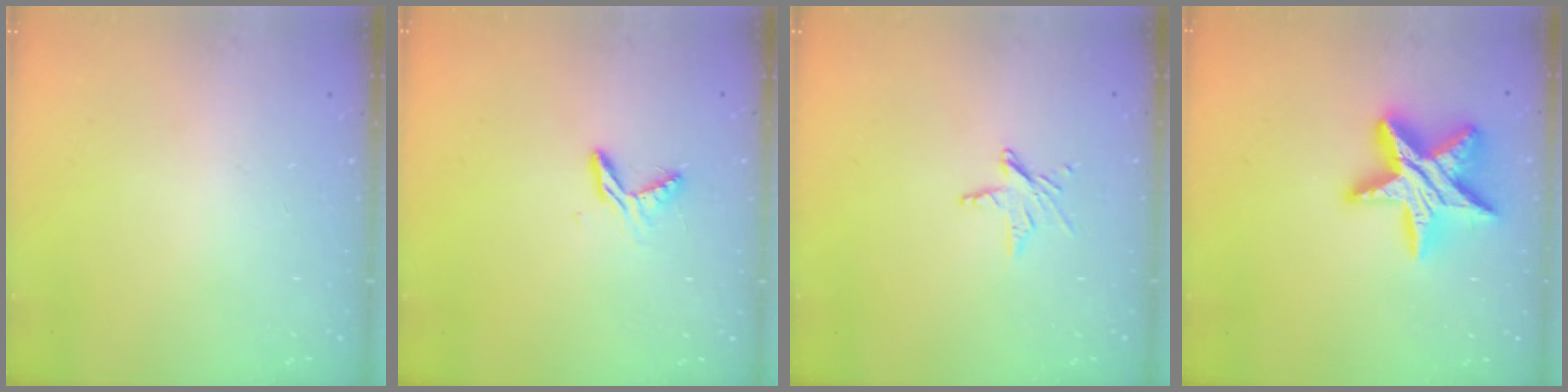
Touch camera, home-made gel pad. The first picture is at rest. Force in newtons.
{"total": 6.4, "press": 6.4, "slide": 0.4}
{"total": 5.1, "press": 5.1, "slide": 0.5}
{"total": 18.6, "press": 18.6, "slide": 1.3}